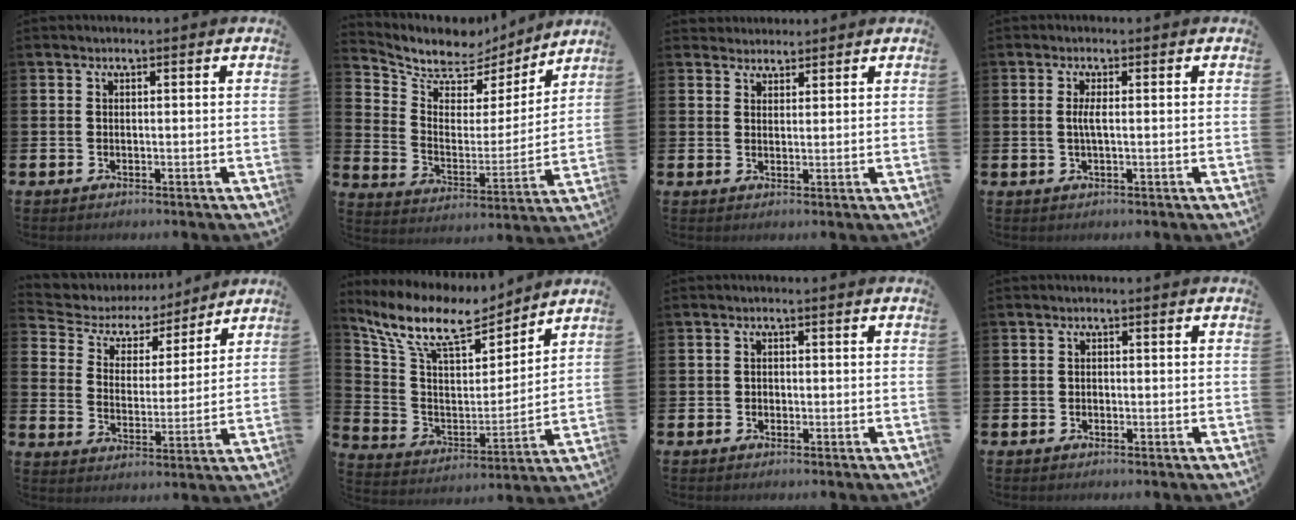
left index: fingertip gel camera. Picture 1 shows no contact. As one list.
[{"total": 8.1, "force": [7.2, 3.4, 1.2], "torque": [-0.067, -0.057, 0.127]}, {"total": 2.5, "force": [2.4, 0.8, -0.3], "torque": [0.004, -0.006, 0.045]}, {"total": 1.8, "force": [0.1, 0.4, 1.7], "torque": [-0.037, 0.001, 0.001]}, {"total": 5.7, "force": [5.0, 2.7, 0.7], "torque": [-0.043, -0.041, 0.081]}, {"total": 11.6, "force": [10.1, 3.6, 4.5], "torque": [-0.130, -0.062, 0.177]}, {"total": 0.9, "force": [-0.3, 0.8, 0.1], "torque": [0.000, 0.004, -0.008]}, {"total": 0.7, "force": [-0.4, 0.5, 0.1], "torque": [-0.008, 0.005, -0.007]}]